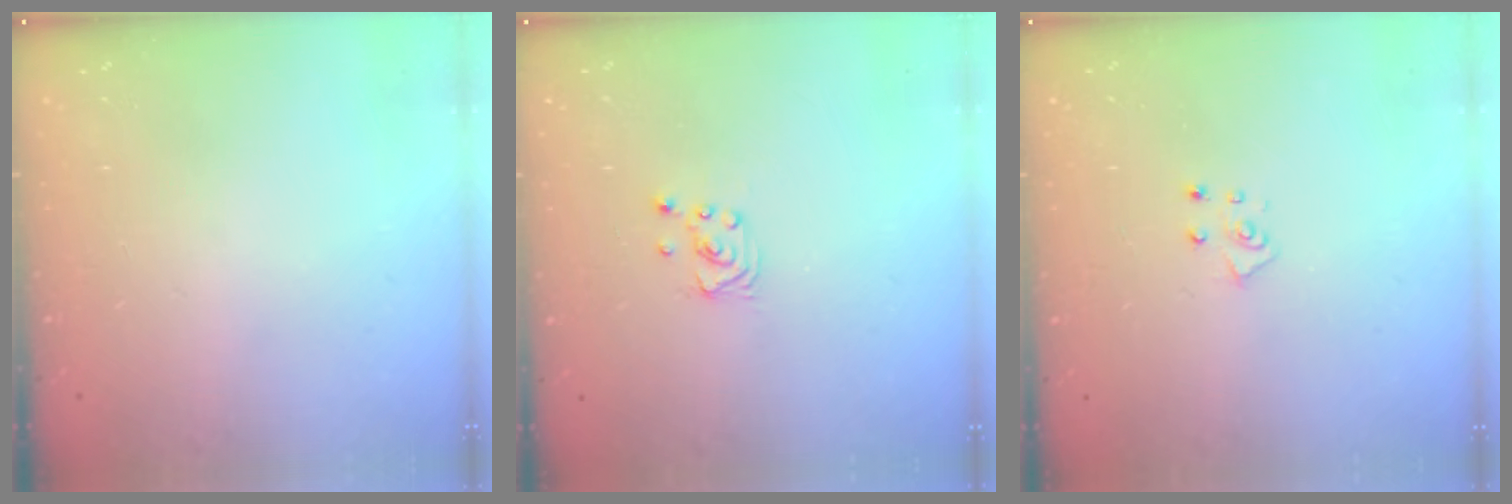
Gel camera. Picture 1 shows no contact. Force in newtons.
{"total": 2.3, "press": 2.3, "slide": 0.2}
{"total": 4.9, "press": 4.8, "slide": 0.4}